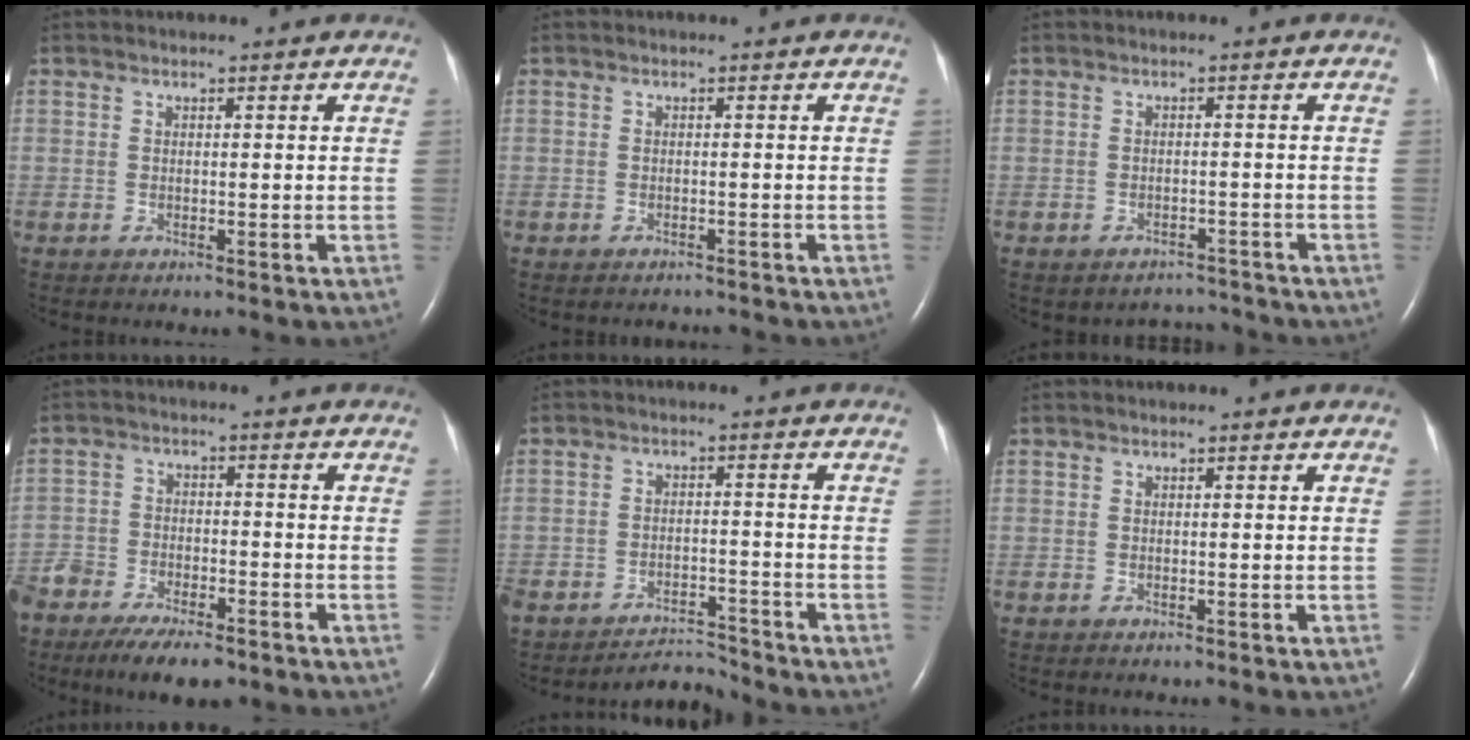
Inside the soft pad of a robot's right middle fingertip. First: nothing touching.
{"total": 1.6, "force": [-1.6, 0.3, 0.1], "torque": [-0.004, -0.005, -0.020]}
{"total": 2.7, "force": [-2.4, 1.0, -0.5], "torque": [0.002, 0.009, -0.031]}
{"total": 12.8, "force": [-9.7, 4.7, 6.9], "torque": [-0.128, -0.012, -0.158]}
{"total": 5.2, "force": [-5.2, 0.4, -0.6], "torque": [0.007, 0.002, -0.087]}
{"total": 0.0}